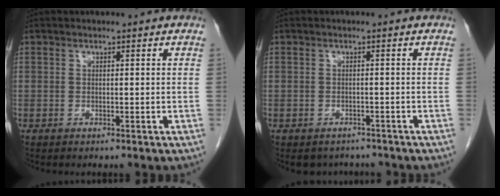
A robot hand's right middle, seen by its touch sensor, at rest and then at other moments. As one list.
[{"total": 3.8, "force": [-3.3, 1.8, 0.2], "torque": [0.003, 0.007, -0.043]}]